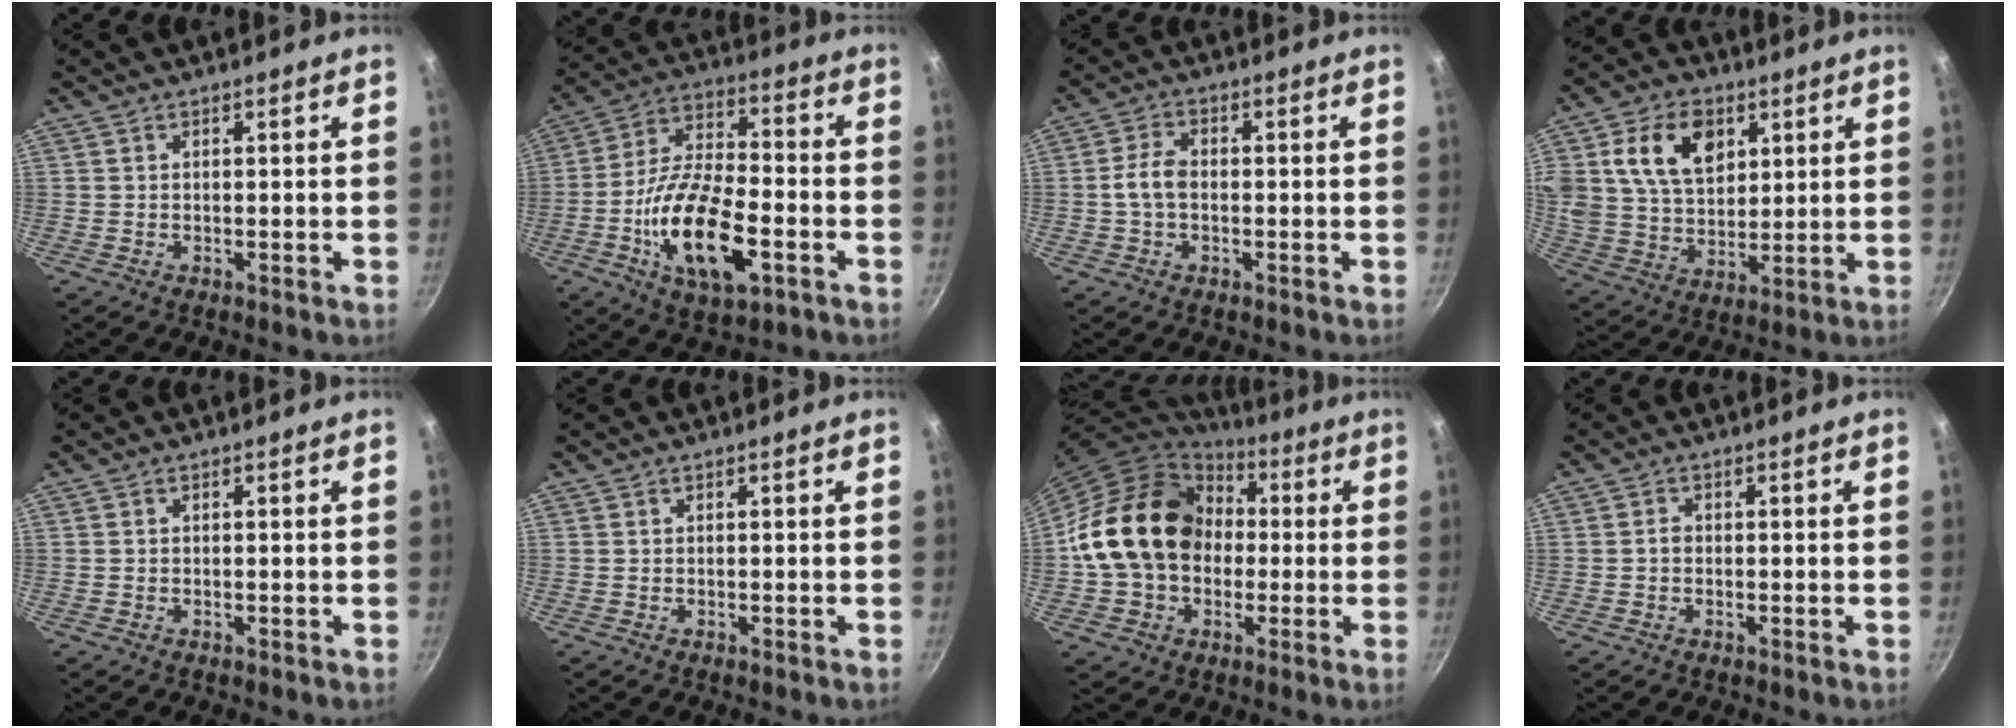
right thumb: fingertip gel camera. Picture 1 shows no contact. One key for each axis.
{"total": 18.6, "fx": -6.0, "fy": 8.2, "fz": 15.6, "tx": -0.281, "ty": 0.027, "tz": -0.112}
{"total": 4.5, "fx": -0.5, "fy": 2.8, "fz": 3.5, "tx": -0.070, "ty": 0.020, "tz": -0.015}
{"total": 15.4, "fx": 5.4, "fy": 10.8, "fz": 9.5, "tx": -0.146, "ty": -0.009, "tz": 0.099}
{"total": 0.0}
{"total": 0.0}
{"total": 19.7, "fx": 0.8, "fy": 15.7, "fz": 11.9, "tx": -0.184, "ty": 0.044, "tz": 0.010}
{"total": 1.2, "fx": -0.2, "fy": 0.9, "fz": 0.7, "tx": -0.012, "ty": 0.007, "tz": -0.005}